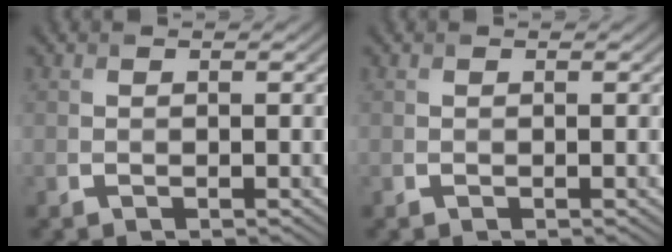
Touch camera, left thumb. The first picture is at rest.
{"total": 0.0}